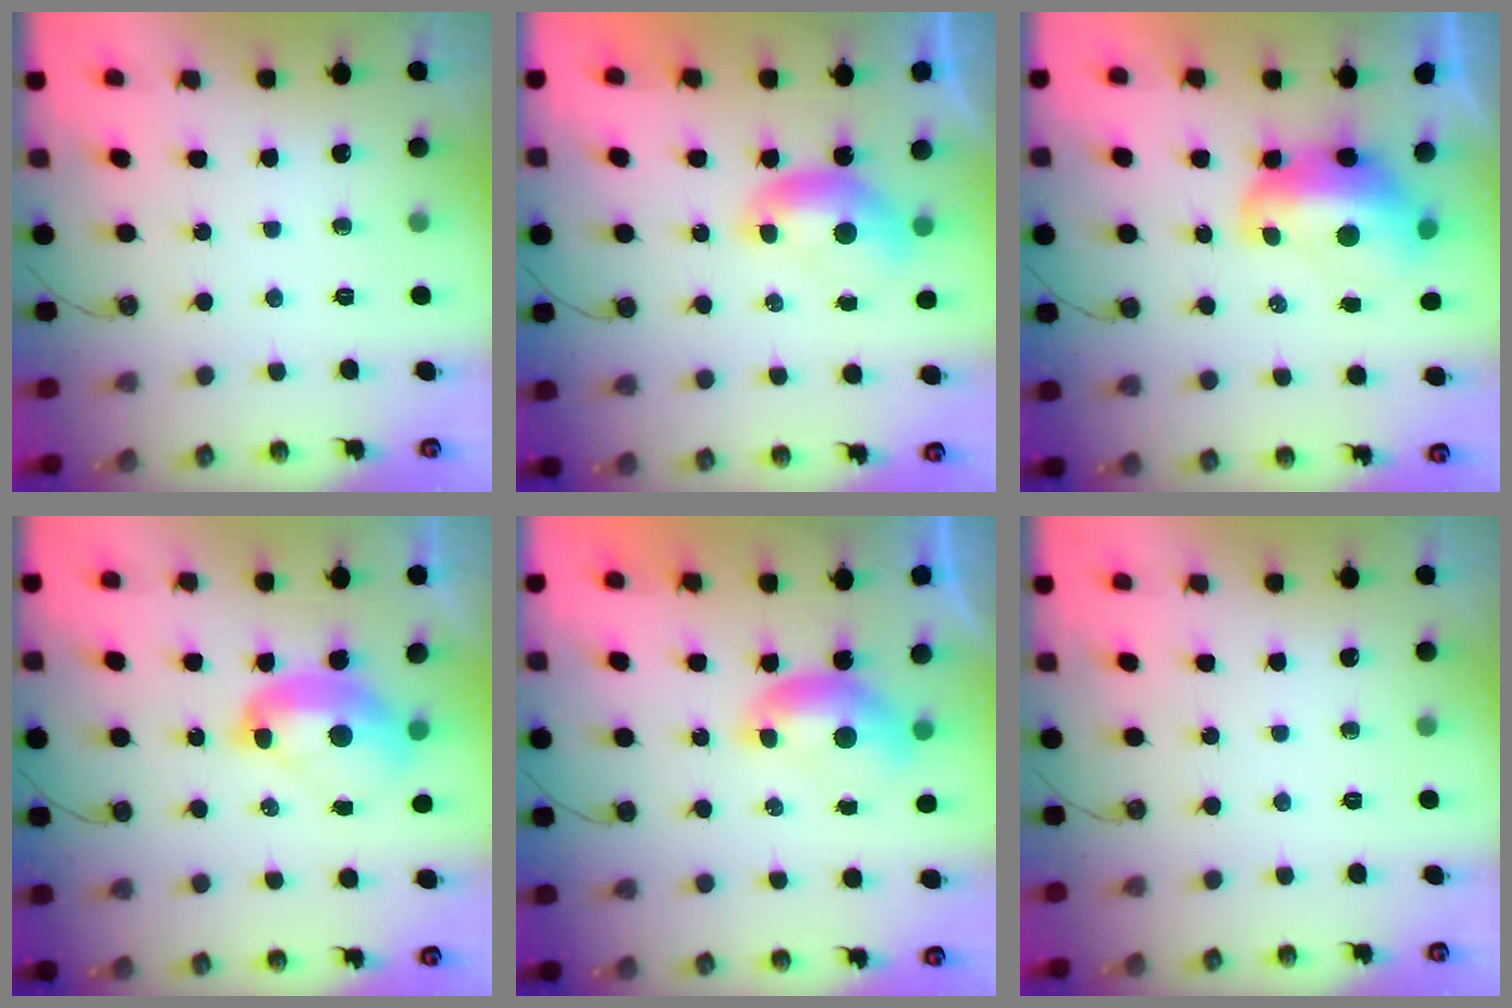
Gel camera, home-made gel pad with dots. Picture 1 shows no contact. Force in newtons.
{"total": 0.0}
{"total": 5.3, "press": 5.2, "slide": 1.0}
{"total": 4.5, "press": 4.4, "slide": 0.6}
{"total": 0.0}
{"total": 0.0}